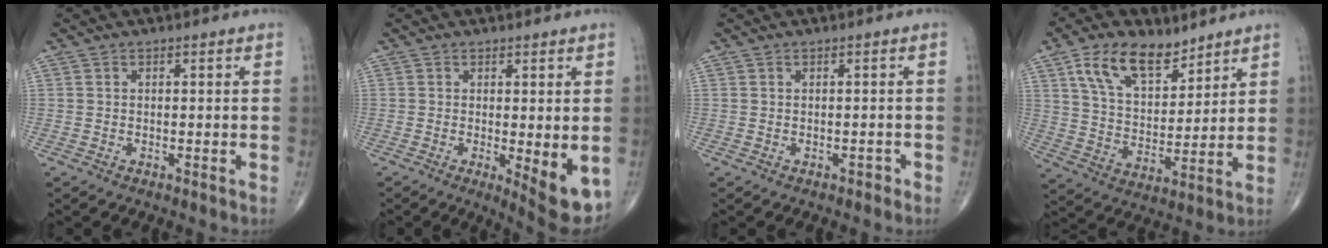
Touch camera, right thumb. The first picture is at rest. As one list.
[{"total": 7.8, "force": [-1.5, 2.2, 7.3], "torque": [-0.097, -0.022, -0.015]}, {"total": 0.7, "force": [-0.4, 0.5, 0.3], "torque": [0.002, 0.002, -0.008]}, {"total": 13.4, "force": [8.2, 7.2, 7.7], "torque": [-0.111, -0.042, 0.155]}]